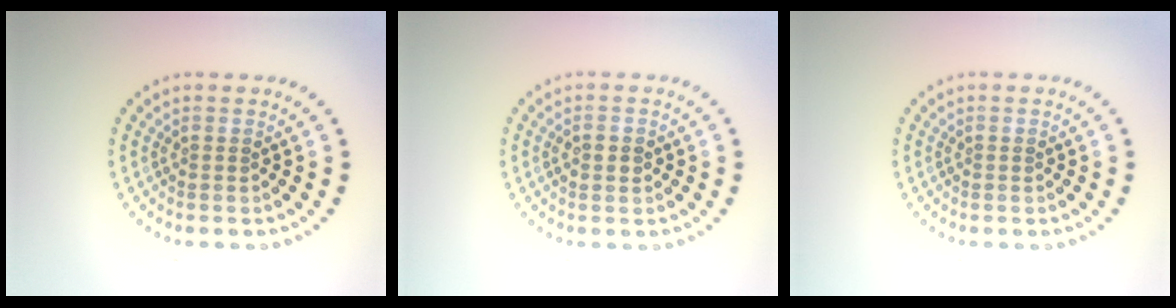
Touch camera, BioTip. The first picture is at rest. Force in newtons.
{"total": 1.8, "press": 1.8, "slide": 0.3}
{"total": 0.0}